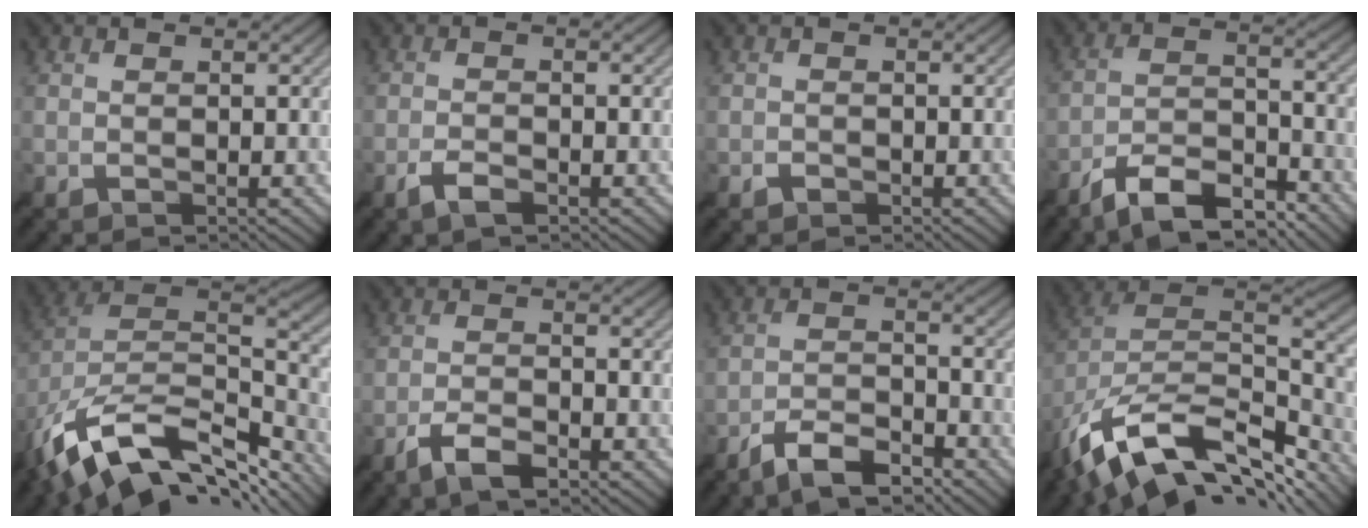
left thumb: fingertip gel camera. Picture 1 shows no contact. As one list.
[{"total": 2.1, "force": [-1.5, 0.4, 1.4], "torque": [-0.032, 0.000, -0.033]}, {"total": 0.6, "force": [-0.4, 0.4, -0.3], "torque": [0.004, -0.002, -0.007]}, {"total": 10.4, "force": [-8.2, 3.1, 5.6], "torque": [-0.097, 0.002, -0.158]}, {"total": 15.6, "force": [-7.7, 9.0, 10.1], "torque": [-0.235, -0.036, -0.116]}, {"total": 4.4, "force": [-3.2, 1.1, 2.8], "torque": [-0.063, -0.003, -0.059]}, {"total": 7.0, "force": [-5.5, 2.0, 3.8], "torque": [-0.072, -0.001, -0.106]}, {"total": 15.7, "force": [-7.5, 9.2, 10.3], "torque": [-0.235, -0.035, -0.112]}]